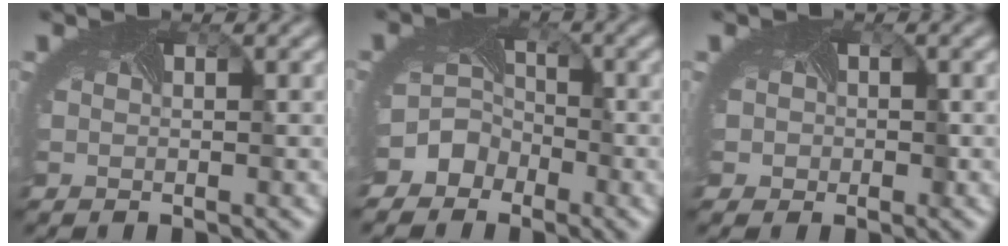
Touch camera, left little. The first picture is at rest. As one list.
[{"total": 4.8, "force": [-2.9, 3.8, 0.8], "torque": [0.011, 0.002, -0.053]}, {"total": 3.7, "force": [-0.1, 3.2, 1.8], "torque": [-0.015, 0.003, -0.013]}]